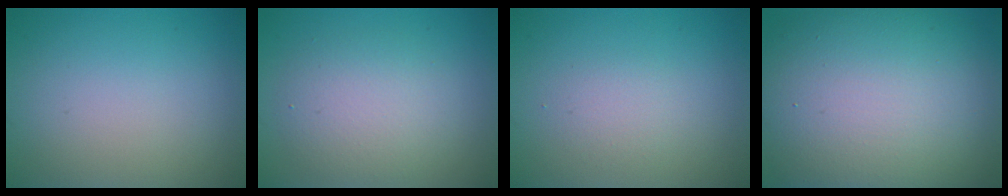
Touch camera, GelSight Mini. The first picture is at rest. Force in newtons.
{"total": 2.6, "press": 2.6, "slide": 0.3}
{"total": 1.4, "press": 1.4, "slide": 0.0}
{"total": 15.2, "press": 15.2, "slide": 1.1}